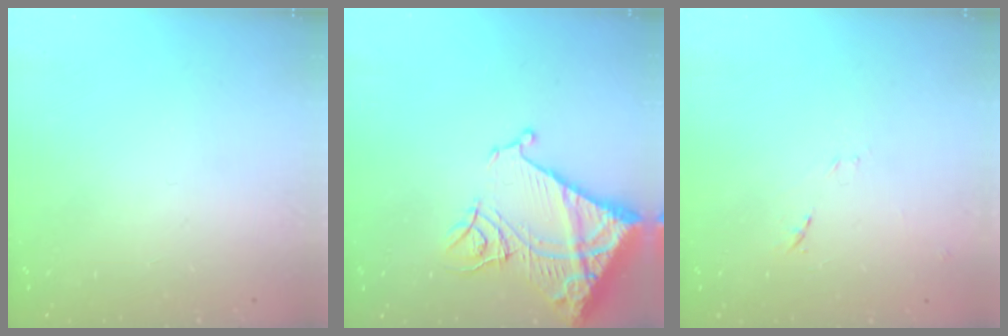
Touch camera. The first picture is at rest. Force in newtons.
{"total": 18.4, "press": 18.3, "slide": 2.2}
{"total": 7.1, "press": 7.1, "slide": 0.6}